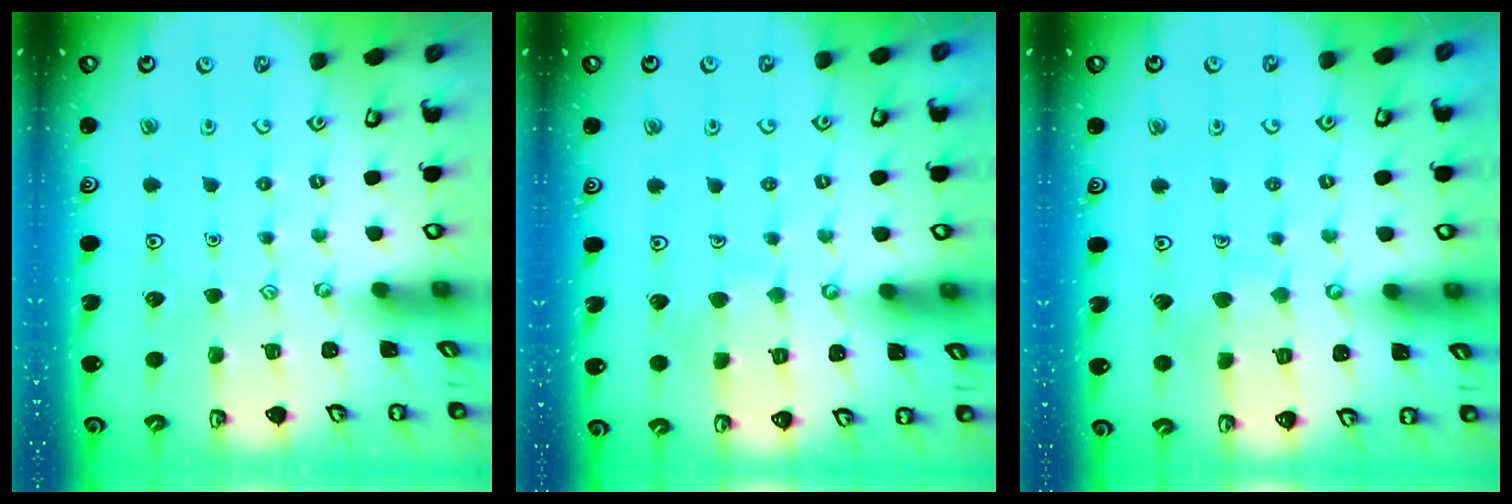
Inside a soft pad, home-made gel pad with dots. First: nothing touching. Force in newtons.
{"total": 5.4, "press": 5.4, "slide": 0.5}
{"total": 5.4, "press": 5.4, "slide": 0.5}